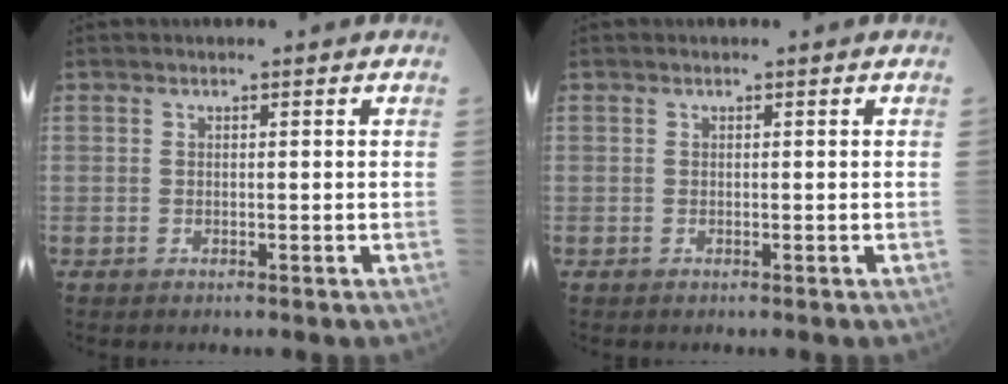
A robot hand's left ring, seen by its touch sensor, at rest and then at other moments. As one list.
[{"total": 0.0}]